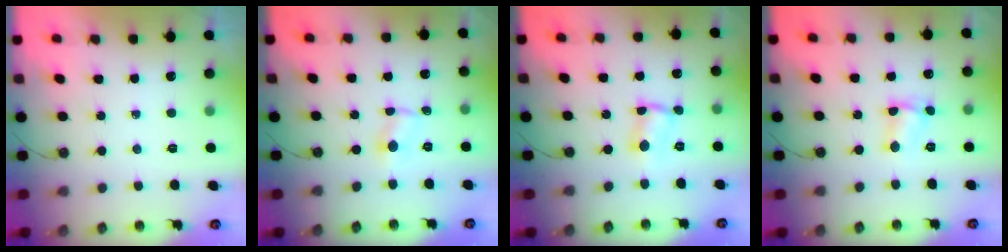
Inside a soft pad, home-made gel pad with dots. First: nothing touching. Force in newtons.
{"total": 1.6, "press": 1.5, "slide": 0.2}
{"total": 2.9, "press": 1.4, "slide": 2.5}
{"total": 3.7, "press": 3.7, "slide": 0.4}